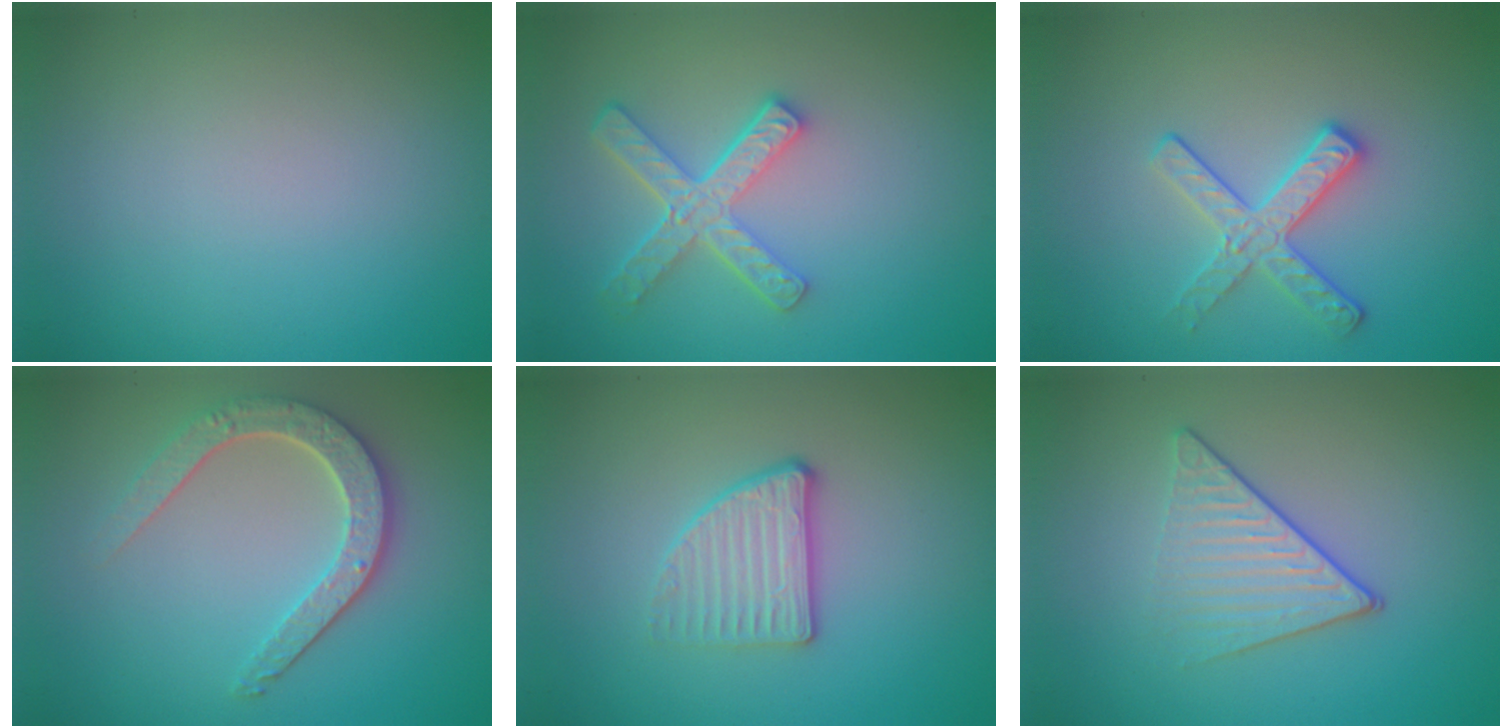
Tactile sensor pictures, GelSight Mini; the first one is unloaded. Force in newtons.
{"total": 4.5, "press": 3.3, "slide": 3.0}
{"total": 2.8, "press": 2.7, "slide": 0.7}
{"total": 4.1, "press": 3.4, "slide": 2.3}
{"total": 2.7, "press": 2.4, "slide": 1.1}
{"total": 3.5, "press": 2.8, "slide": 2.1}